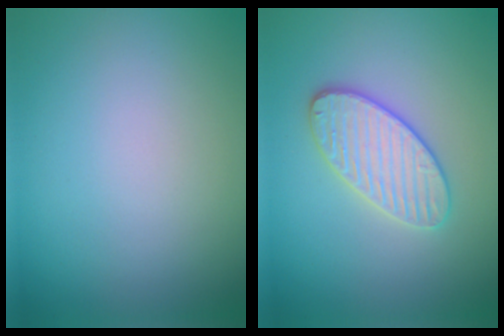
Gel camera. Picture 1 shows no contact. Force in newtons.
{"total": 3.7, "press": 3.5, "slide": 1.2}